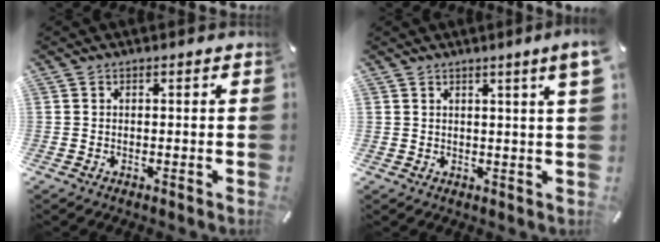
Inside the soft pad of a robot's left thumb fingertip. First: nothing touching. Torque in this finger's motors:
{"motor_torque": [1.39, 3.52, 1.18, -1.04, 0.36]}